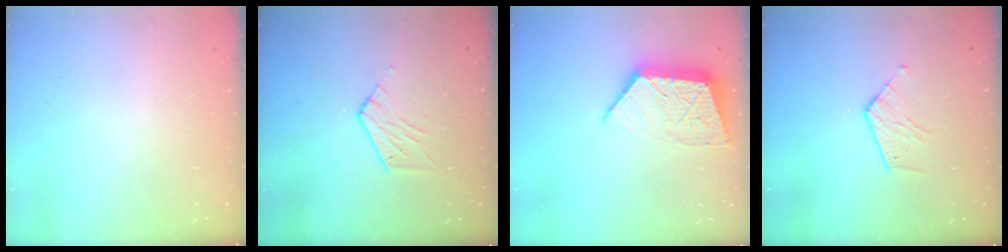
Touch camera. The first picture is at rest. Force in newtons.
{"total": 5.8, "press": 5.8, "slide": 0.5}
{"total": 13.6, "press": 13.5, "slide": 1.0}
{"total": 7.3, "press": 7.3, "slide": 0.3}